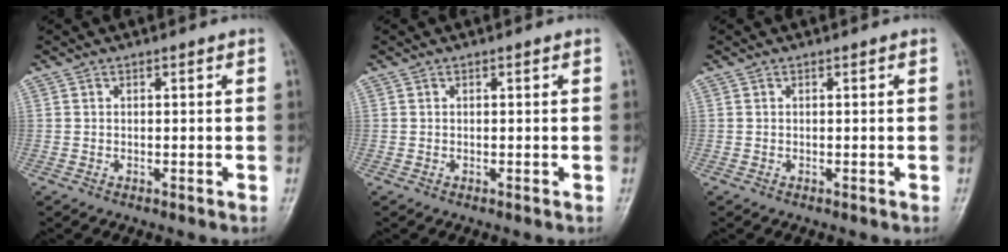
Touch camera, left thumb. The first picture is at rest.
{"total": 0.0}
{"total": 0.0}